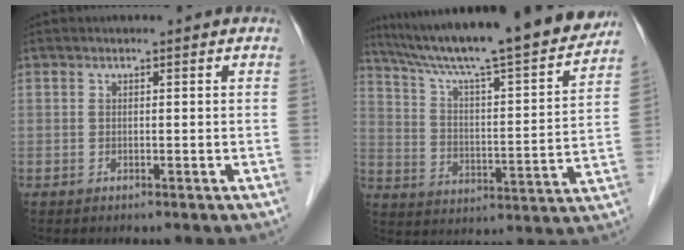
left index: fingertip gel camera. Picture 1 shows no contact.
{"total": 24.5, "force": [21.5, 1.1, 11.6], "torque": [-0.190, -0.020, 0.311]}